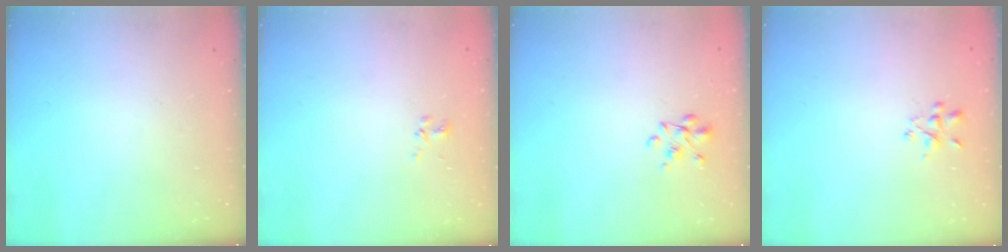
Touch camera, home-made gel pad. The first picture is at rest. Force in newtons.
{"total": 1.7, "press": 1.5, "slide": 0.8}
{"total": 3.7, "press": 3.5, "slide": 1.1}
{"total": 2.2, "press": 2.1, "slide": 0.8}